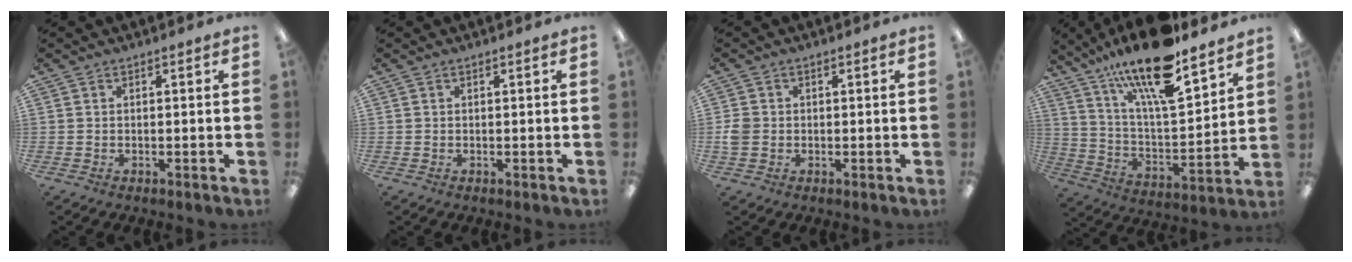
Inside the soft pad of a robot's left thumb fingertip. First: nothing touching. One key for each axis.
{"total": 0.0}
{"total": 3.0, "fx": -0.3, "fy": 2.5, "fz": 1.5, "tx": -0.016, "ty": 0.003, "tz": -0.006}
{"total": 20.1, "fx": 15.6, "fy": 5.0, "fz": 11.7, "tx": -0.213, "ty": -0.097, "tz": 0.264}